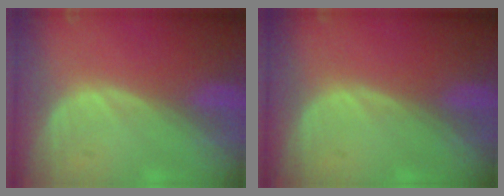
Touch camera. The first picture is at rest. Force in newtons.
{"total": 0.0}